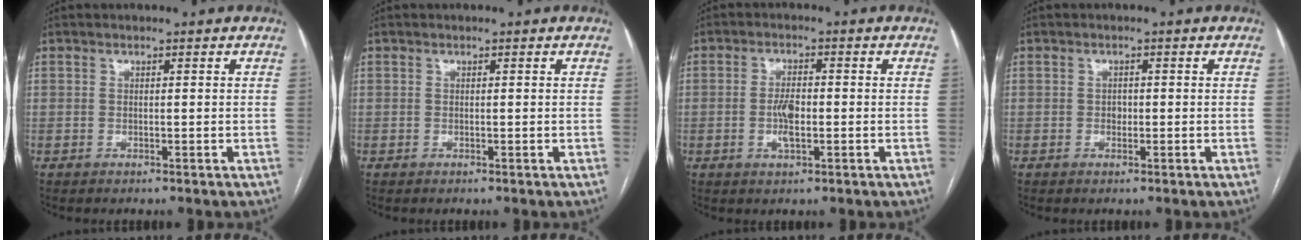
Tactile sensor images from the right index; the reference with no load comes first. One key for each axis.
{"total": 0.0}
{"total": 3.8, "fx": -0.6, "fy": 1.3, "fz": 3.5, "tx": -0.073, "ty": 0.000, "tz": -0.011}
{"total": 0.9, "fx": -0.1, "fy": 0.7, "fz": 0.6, "tx": -0.008, "ty": 0.002, "tz": -0.002}